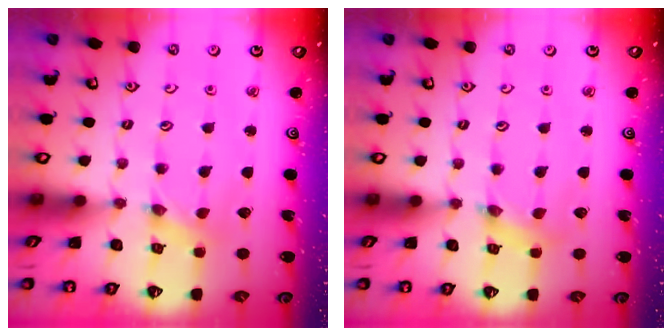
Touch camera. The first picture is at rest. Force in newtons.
{"total": 1.7, "press": 1.6, "slide": 0.3}